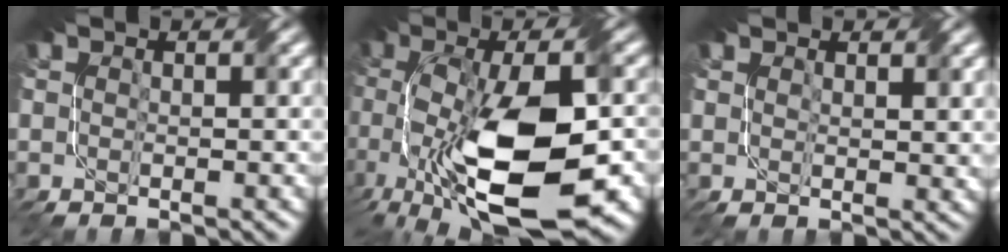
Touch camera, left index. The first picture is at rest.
{"total": 13.8, "force": [-3.1, 5.7, 12.2], "torque": [-0.216, -0.014, -0.048]}
{"total": 1.6, "force": [1.2, 0.6, 0.9], "torque": [-0.019, 0.001, 0.025]}